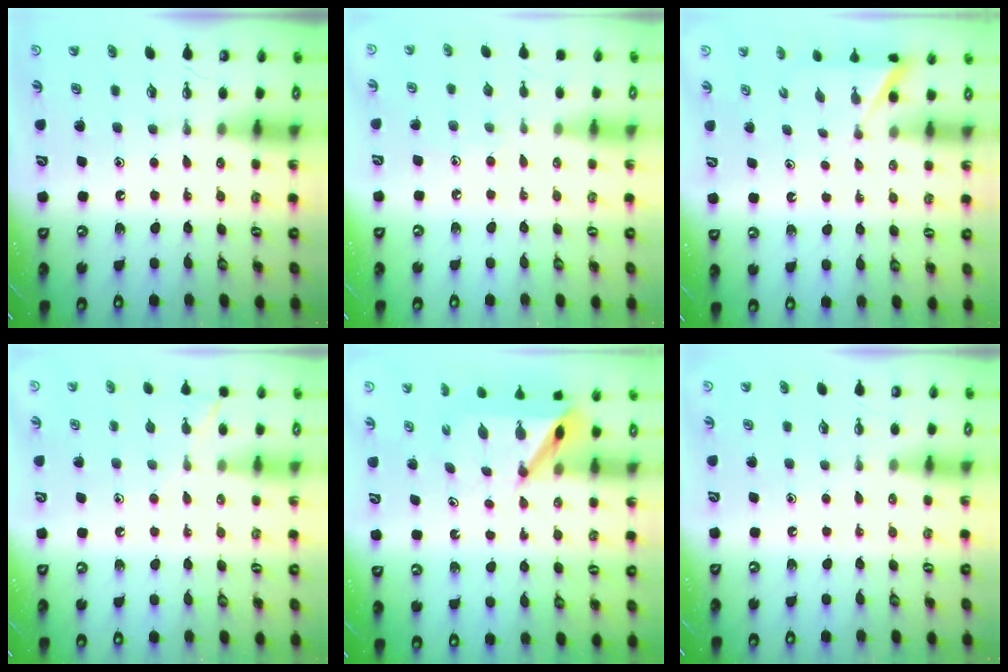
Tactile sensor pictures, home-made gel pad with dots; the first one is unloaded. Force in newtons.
{"total": 3.7, "press": 3.7, "slide": 0.4}
{"total": 2.4, "press": 2.4, "slide": 0.3}
{"total": 6.0, "press": 6.0, "slide": 0.6}
{"total": 6.6, "press": 6.6, "slide": 0.4}
{"total": 0.0}